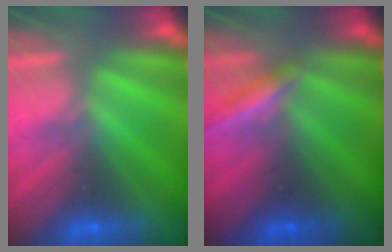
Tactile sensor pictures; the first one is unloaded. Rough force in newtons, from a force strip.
{"total": 1.9}